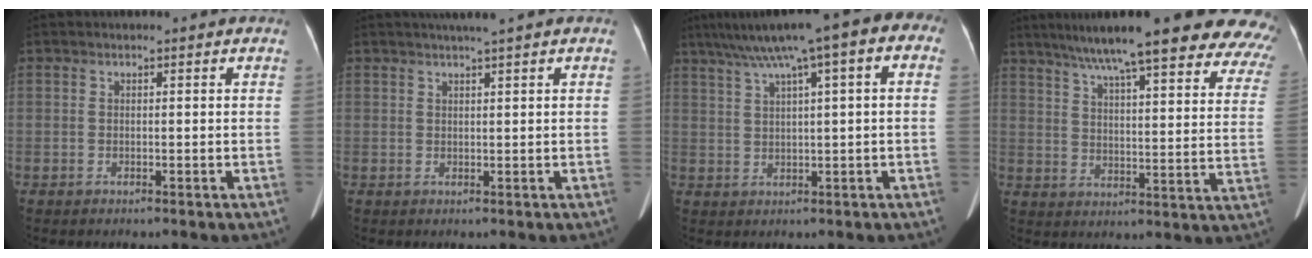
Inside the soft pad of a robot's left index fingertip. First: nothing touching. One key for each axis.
{"total": 2.8, "fx": 2.1, "fy": -0.6, "fz": 1.7, "tx": -0.020, "ty": 0.013, "tz": 0.037}
{"total": 12.9, "fx": 6.1, "fy": 1.9, "fz": 11.2, "tx": -0.176, "ty": 0.053, "tz": 0.089}
{"total": 28.6, "fx": 24.0, "fy": 3.4, "fz": 15.2, "tx": -0.187, "ty": -0.030, "tz": 0.292}